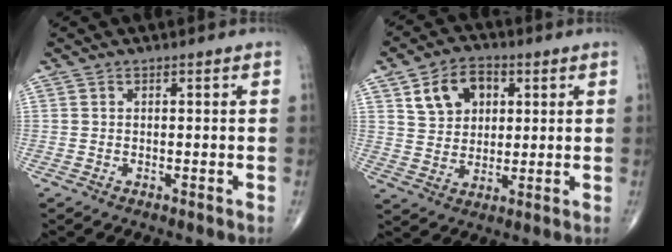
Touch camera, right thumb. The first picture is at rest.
{"total": 9.5, "force": [3.7, 7.0, 5.3], "torque": [-0.060, -0.005, 0.066]}